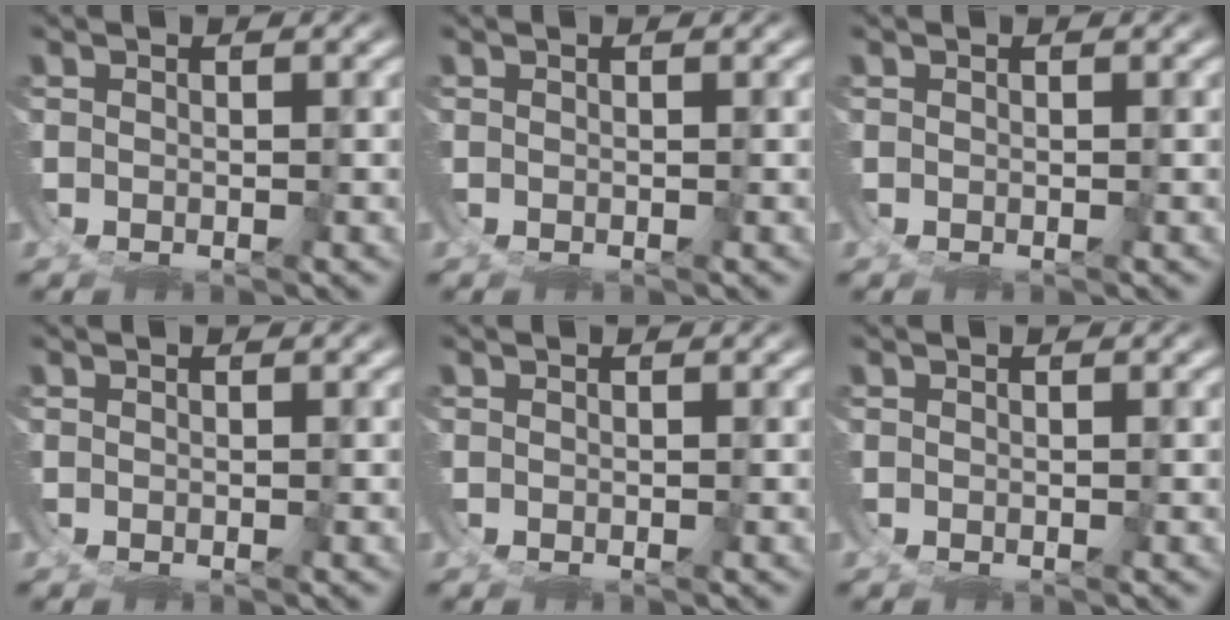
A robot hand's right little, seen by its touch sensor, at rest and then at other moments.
{"total": 0.0}
{"total": 0.0}
{"total": 0.0}
{"total": 0.0}
{"total": 0.0}